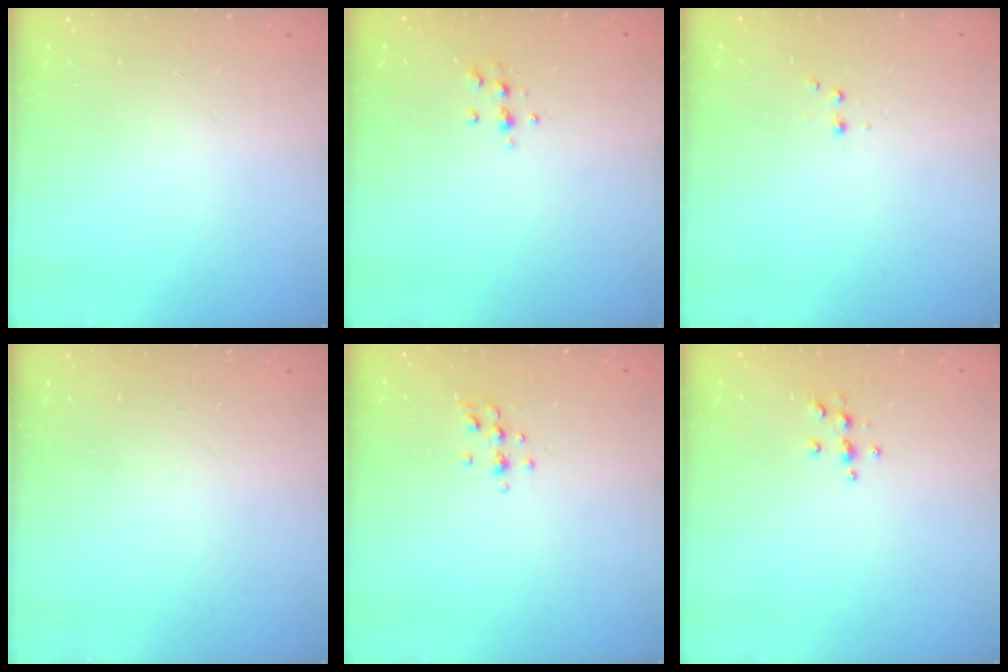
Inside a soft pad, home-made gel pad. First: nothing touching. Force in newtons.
{"total": 6.1, "press": 6.0, "slide": 0.9}
{"total": 2.3, "press": 2.1, "slide": 0.9}
{"total": 0.0}
{"total": 5.8, "press": 5.5, "slide": 1.8}
{"total": 6.2, "press": 6.1, "slide": 0.8}